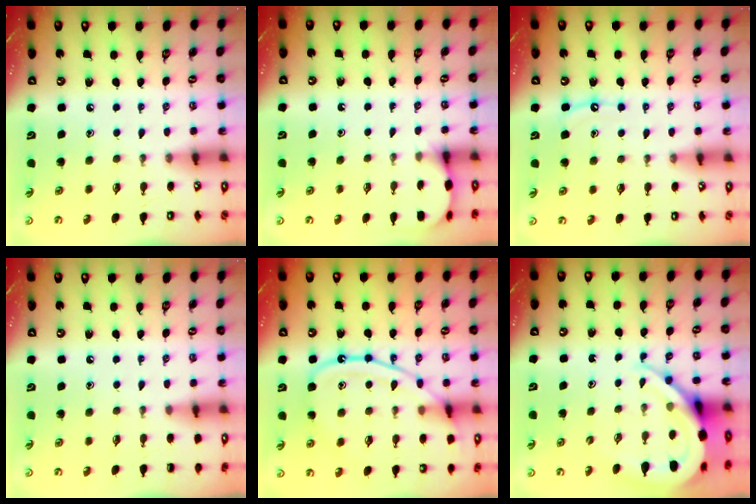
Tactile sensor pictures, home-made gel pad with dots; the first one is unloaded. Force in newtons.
{"total": 2.8, "press": 2.8, "slide": 0.3}
{"total": 5.6, "press": 5.6, "slide": 0.7}
{"total": 0.0}
{"total": 12.8, "press": 12.7, "slide": 1.2}
{"total": 10.8, "press": 10.7, "slide": 1.2}